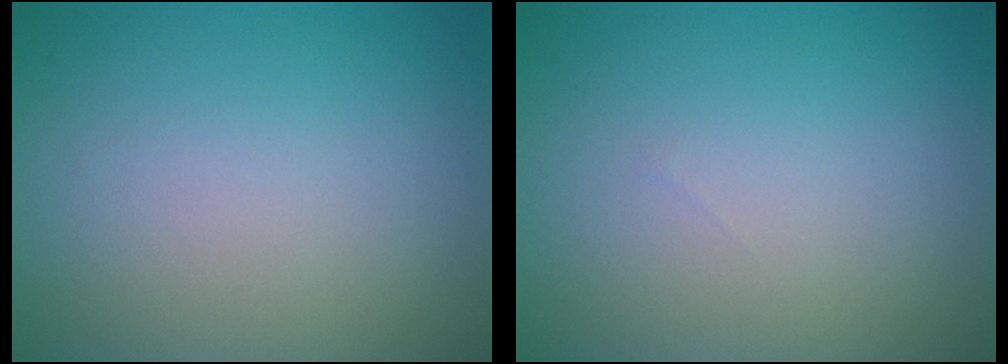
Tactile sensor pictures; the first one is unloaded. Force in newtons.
{"total": 0.0}